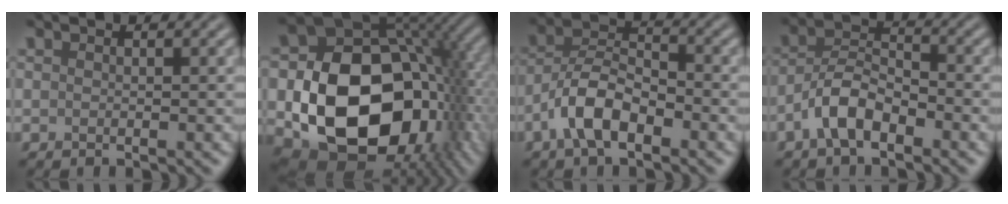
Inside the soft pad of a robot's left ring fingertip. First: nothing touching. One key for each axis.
{"total": 16.5, "fx": -2.4, "fy": 12.2, "fz": 10.9, "tx": -0.178, "ty": -0.041, "tz": -0.035}
{"total": 5.1, "fx": -2.7, "fy": 2.4, "fz": 3.7, "tx": -0.062, "ty": 0.014, "tz": -0.058}
{"total": 4.3, "fx": -2.5, "fy": 2.0, "fz": 2.9, "tx": -0.048, "ty": 0.014, "tz": -0.054}